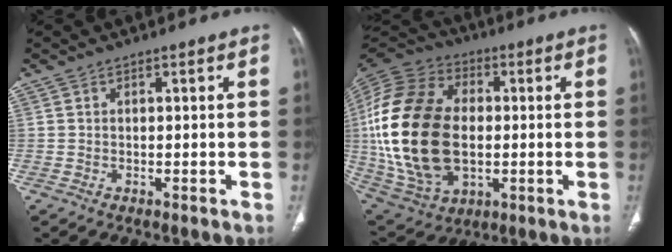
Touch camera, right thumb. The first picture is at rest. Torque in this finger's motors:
{"motor_torque": [-0.68, 2.90, 2.79, -0.02, 0.61]}